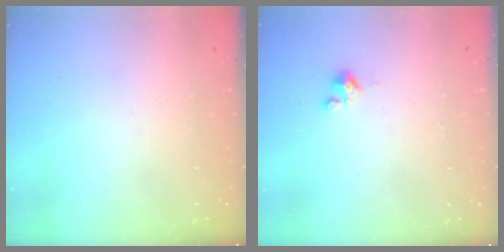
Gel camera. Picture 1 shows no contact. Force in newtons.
{"total": 2.4, "press": 2.4, "slide": 0.3}